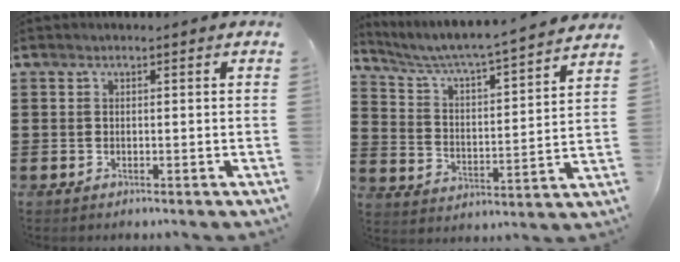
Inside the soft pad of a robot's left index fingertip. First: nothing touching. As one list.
[{"total": 4.5, "force": [4.2, -0.5, 1.5], "torque": [-0.052, -0.041, 0.058]}]